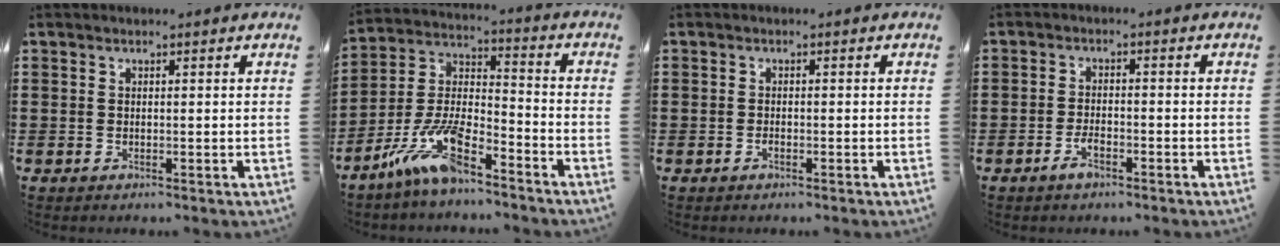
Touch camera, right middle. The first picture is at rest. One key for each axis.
{"total": 10.8, "fx": -8.1, "fy": 2.8, "fz": 6.7, "tx": -0.160, "ty": 0.005, "tz": -0.162}
{"total": 0.8, "fx": -0.5, "fy": 0.4, "fz": 0.3, "tx": -0.008, "ty": -0.001, "tz": -0.011}
{"total": 2.8, "fx": -2.0, "fy": 1.2, "fz": 1.7, "tx": -0.038, "ty": 0.003, "tz": -0.039}